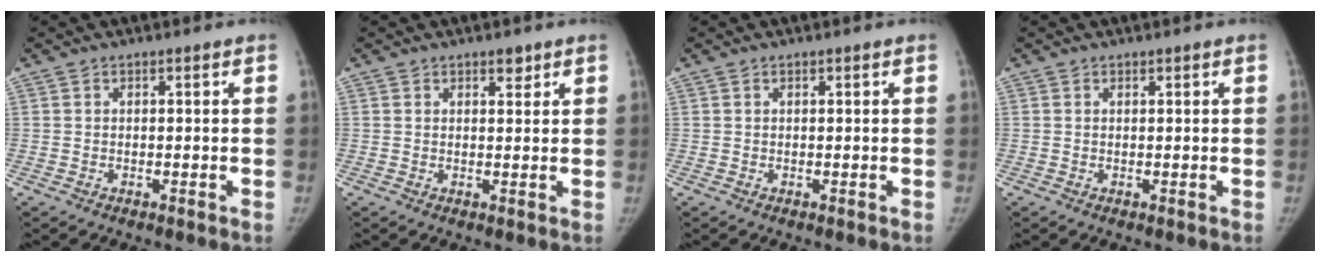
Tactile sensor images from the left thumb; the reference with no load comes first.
{"total": 2.0, "force": [1.4, 1.0, 1.0], "torque": [0.001, -0.007, 0.017]}
{"total": 0.0}
{"total": 0.0}